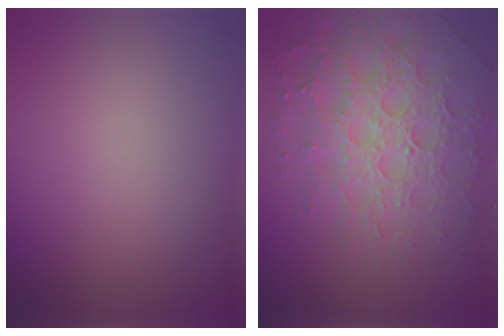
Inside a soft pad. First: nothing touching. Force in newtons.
{"total": 5.4, "press": 5.2, "slide": 1.5}